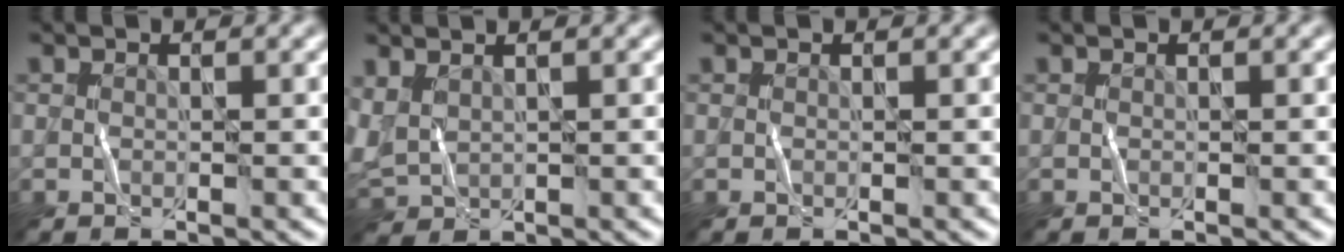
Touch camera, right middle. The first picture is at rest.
{"total": 2.0, "force": [0.5, 1.4, 1.4], "torque": [-0.048, 0.001, 0.014]}
{"total": 0.0}
{"total": 0.0}